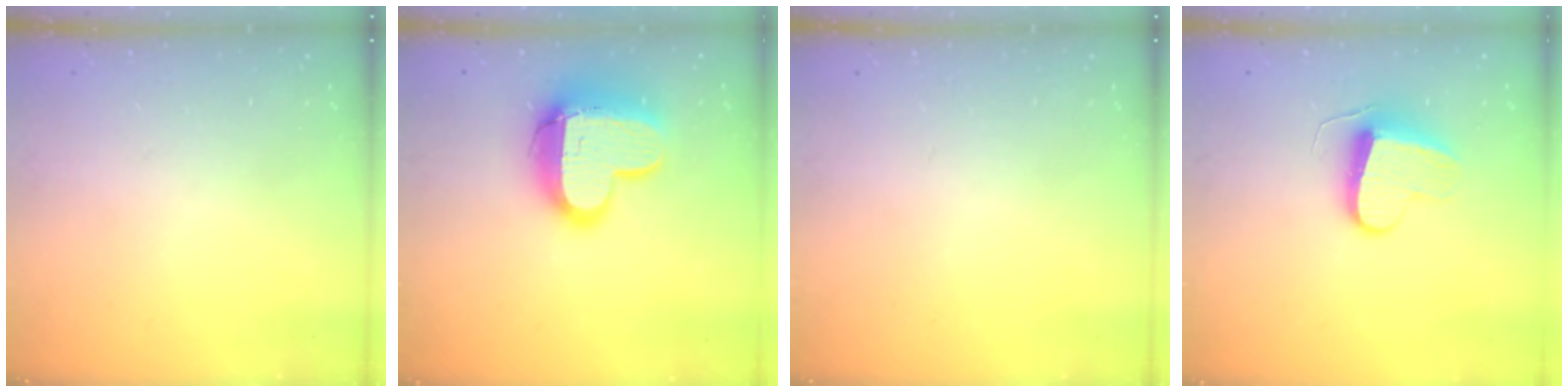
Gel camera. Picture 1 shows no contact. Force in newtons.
{"total": 16.2, "press": 16.2, "slide": 1.4}
{"total": 0.0}
{"total": 9.4, "press": 9.4, "slide": 0.4}